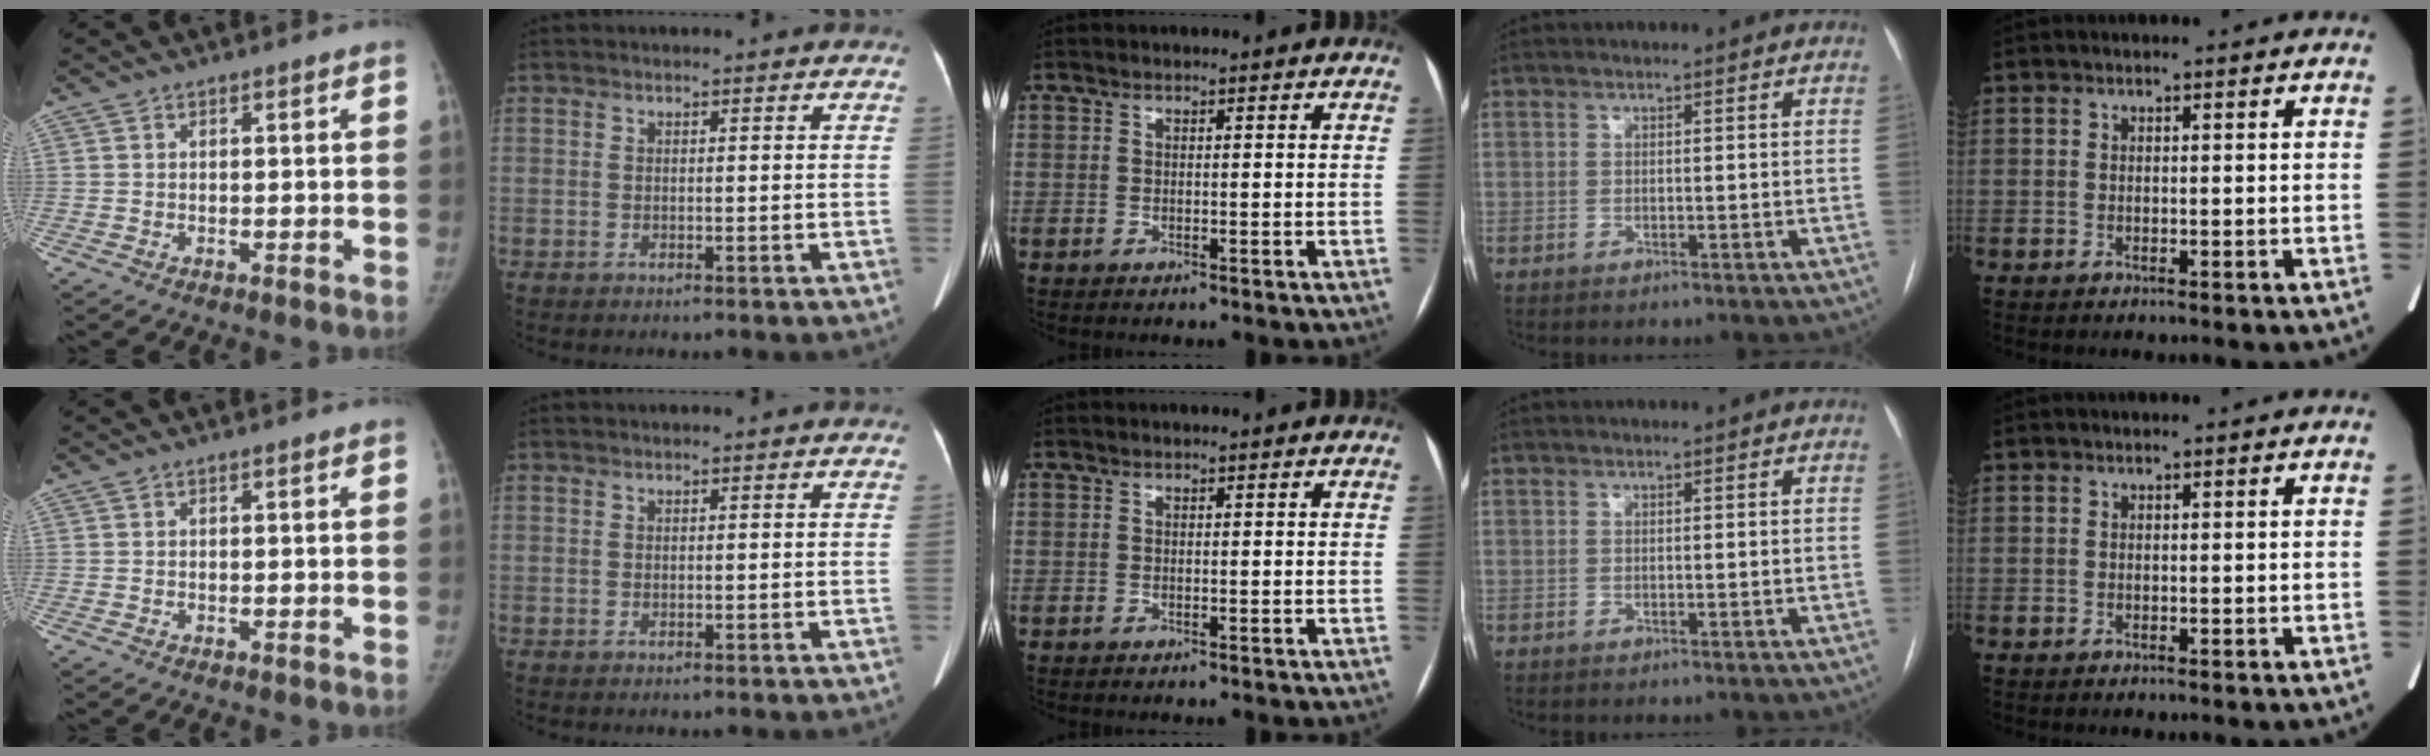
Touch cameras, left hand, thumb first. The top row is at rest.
{}